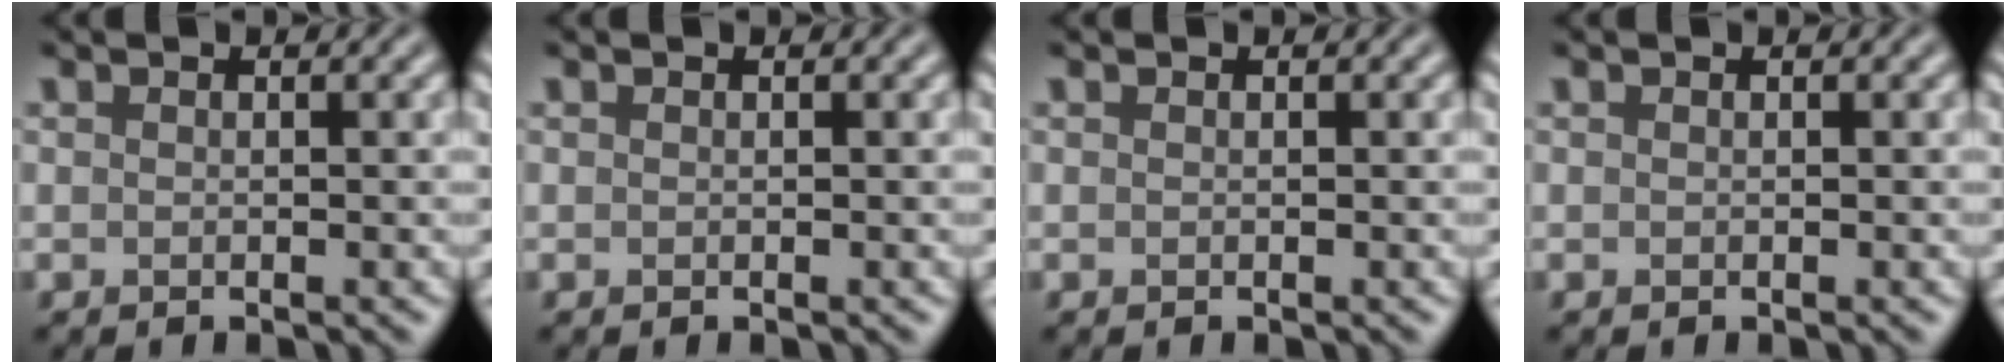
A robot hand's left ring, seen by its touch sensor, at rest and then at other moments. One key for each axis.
{"total": 0.0}
{"total": 0.0}
{"total": 0.0}